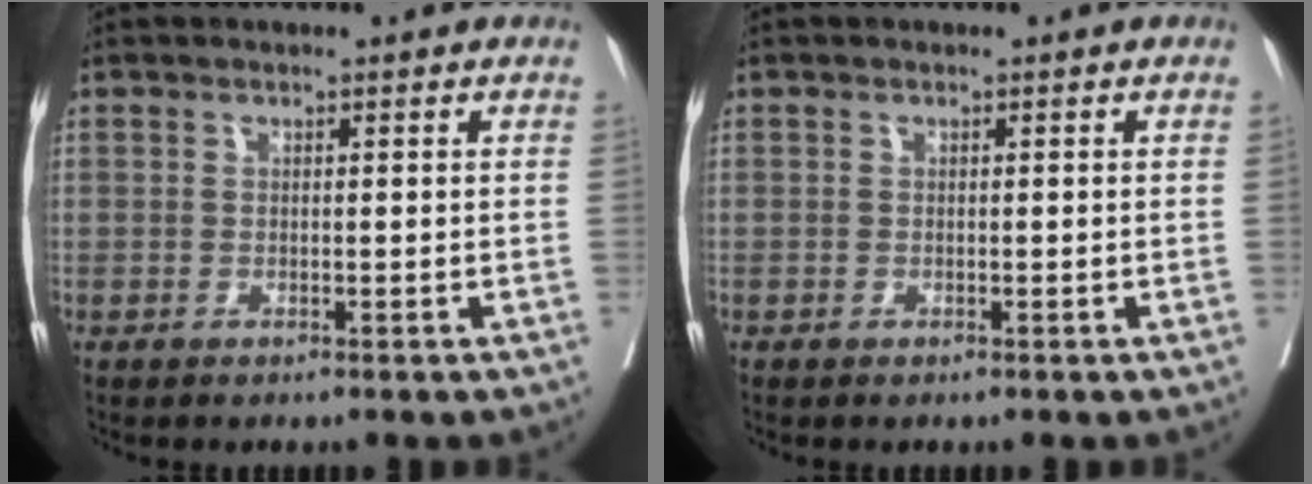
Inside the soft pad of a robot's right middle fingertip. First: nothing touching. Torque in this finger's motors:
{"motor_torque": [0.36, -0.35, 0.01, -0.21]}